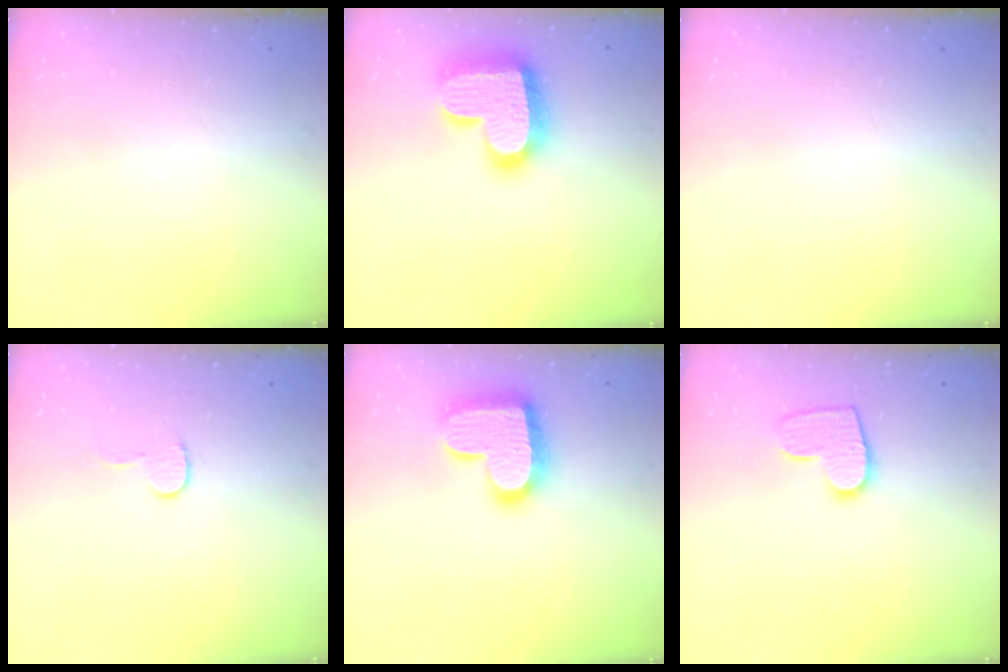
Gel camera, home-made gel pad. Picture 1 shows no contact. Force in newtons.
{"total": 20.8, "press": 20.7, "slide": 1.5}
{"total": 0.0}
{"total": 6.2, "press": 6.1, "slide": 0.6}
{"total": 17.7, "press": 17.7, "slide": 1.2}
{"total": 11.3, "press": 11.3, "slide": 0.7}